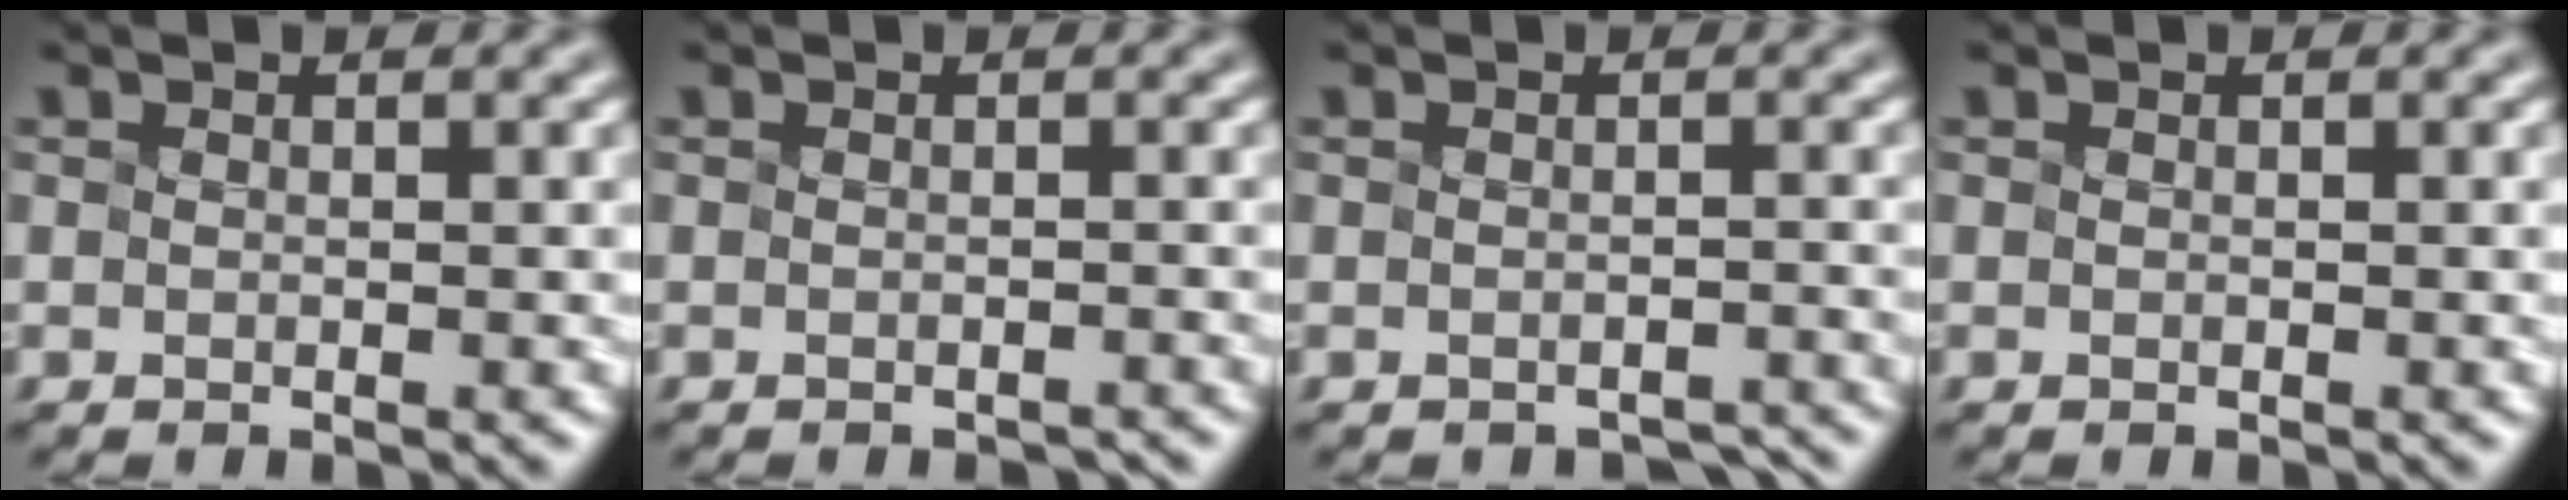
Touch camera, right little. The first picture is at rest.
{"total": 1.0, "force": [-0.9, 0.1, 0.3], "torque": [-0.001, -0.001, -0.014]}
{"total": 1.4, "force": [-1.3, 0.4, 0.3], "torque": [-0.001, -0.001, -0.016]}
{"total": 0.0}